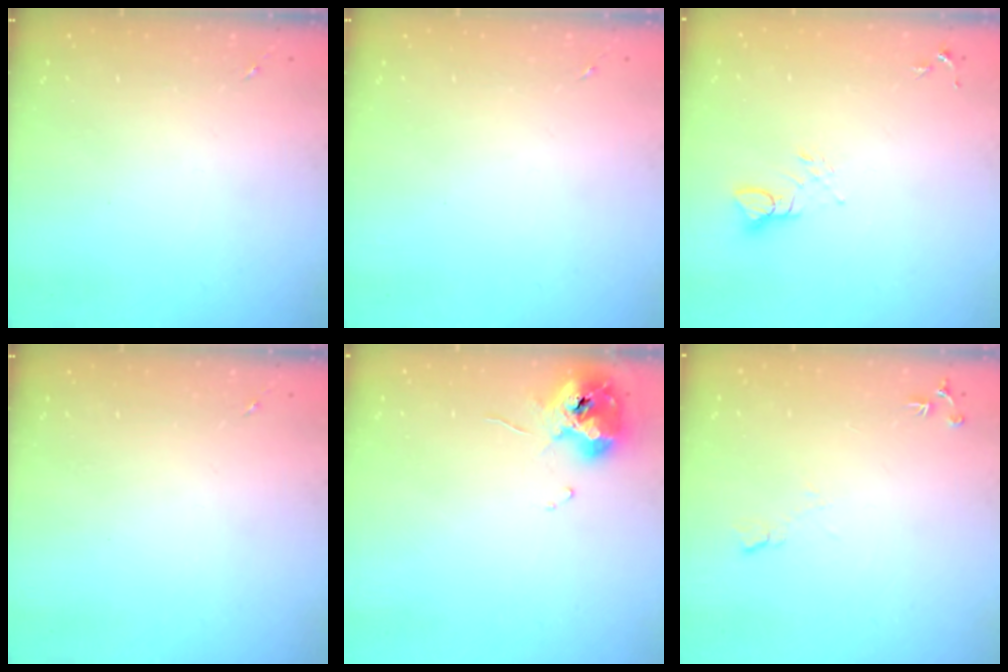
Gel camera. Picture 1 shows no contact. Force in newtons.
{"total": 0.0}
{"total": 4.1, "press": 4.1, "slide": 0.4}
{"total": 0.0}
{"total": 11.0, "press": 11.0, "slide": 1.1}
{"total": 6.1, "press": 6.0, "slide": 1.0}